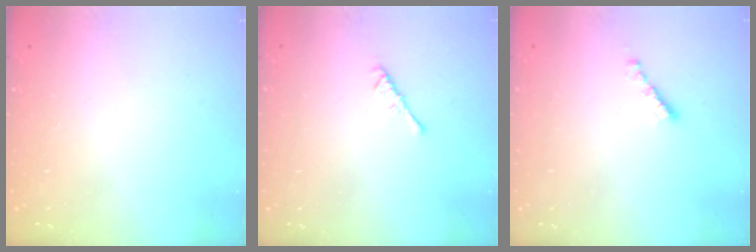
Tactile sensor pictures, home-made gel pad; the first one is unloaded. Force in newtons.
{"total": 2.4, "press": 2.3, "slide": 0.6}
{"total": 2.3, "press": 2.3, "slide": 0.2}